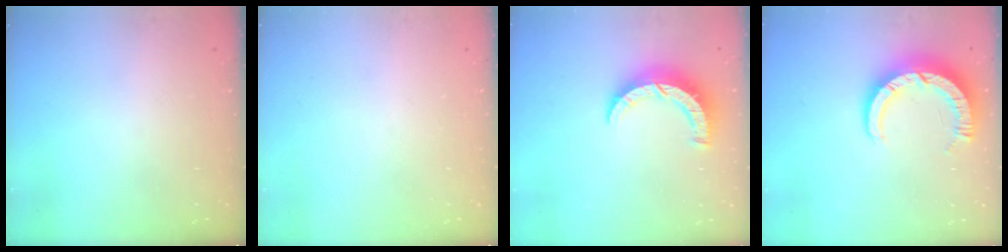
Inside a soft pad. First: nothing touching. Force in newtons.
{"total": 0.0}
{"total": 8.0, "press": 8.0, "slide": 0.4}
{"total": 9.2, "press": 9.2, "slide": 0.7}